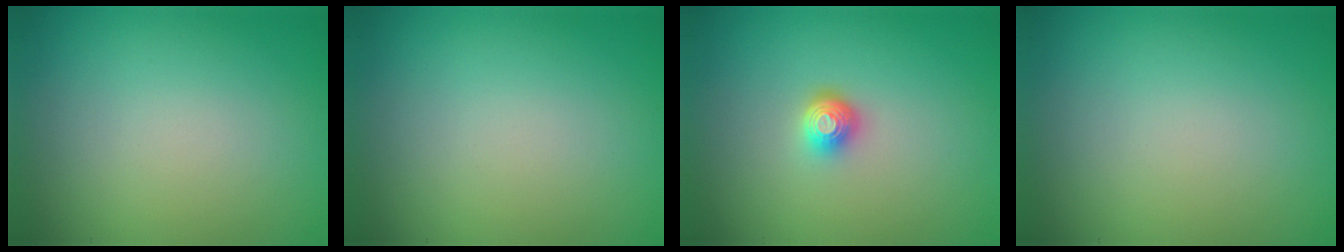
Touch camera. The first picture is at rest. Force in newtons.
{"total": 0.0}
{"total": 2.1, "press": 1.5, "slide": 1.5}
{"total": 0.0}